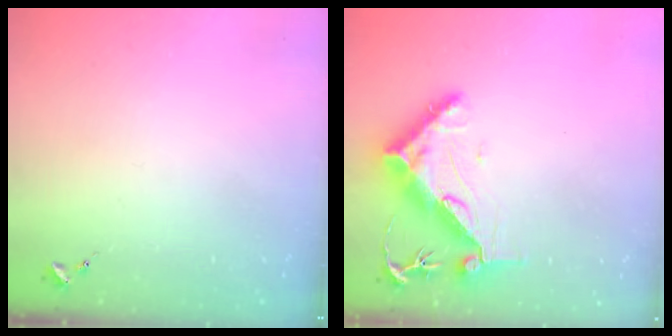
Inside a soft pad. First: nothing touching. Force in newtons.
{"total": 12.8, "press": 12.8, "slide": 1.2}